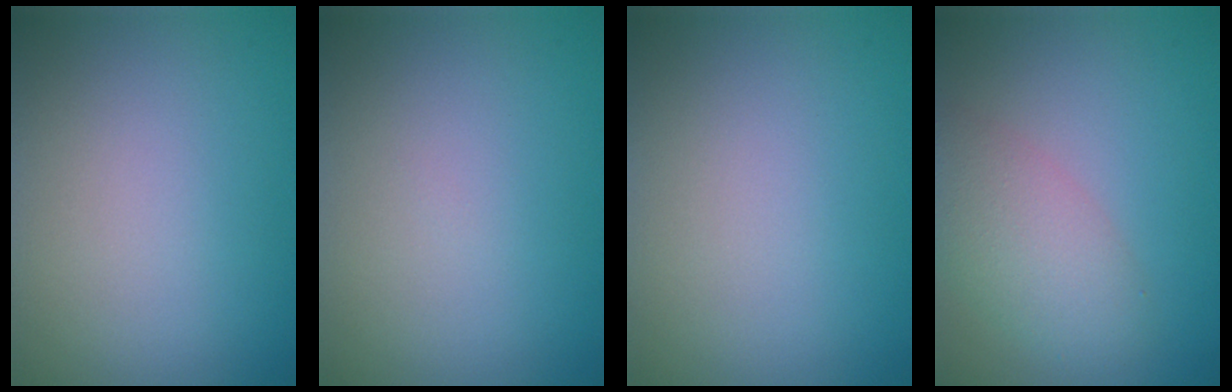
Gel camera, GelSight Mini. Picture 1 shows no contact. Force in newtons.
{"total": 0.0}
{"total": 0.0}
{"total": 4.2, "press": 4.2, "slide": 0.1}